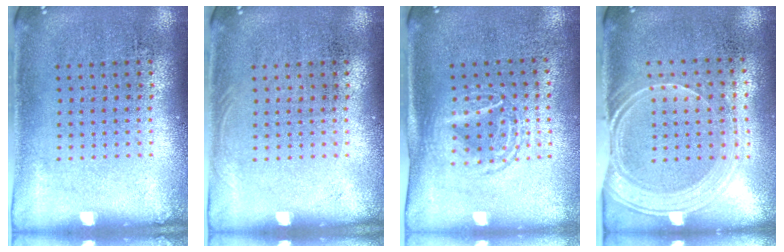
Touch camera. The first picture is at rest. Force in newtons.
{"total": 0.5, "press": 0.5, "slide": 0.2}
{"total": 1.6, "press": 1.3, "slide": 0.8}
{"total": 1.8, "press": 1.5, "slide": 0.9}